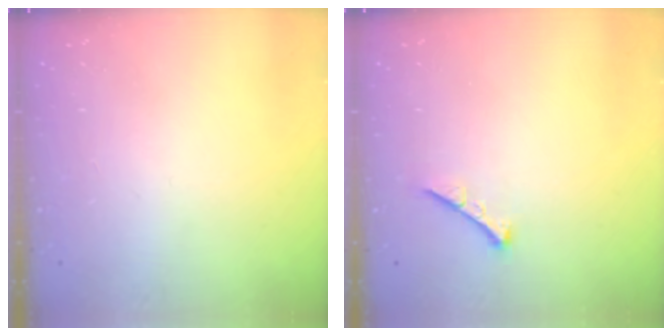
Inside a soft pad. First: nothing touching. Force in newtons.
{"total": 0.0}